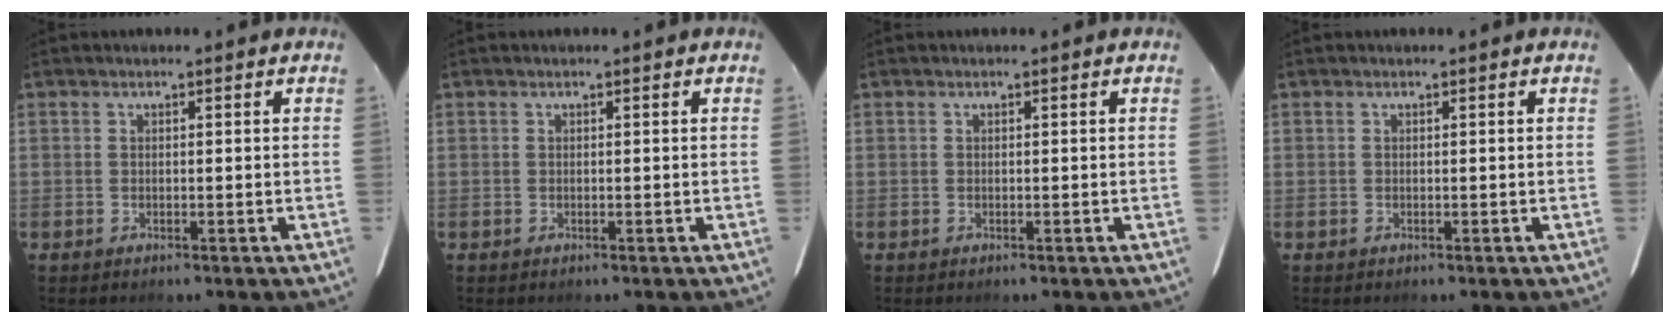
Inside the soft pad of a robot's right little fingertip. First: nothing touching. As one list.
[{"total": 0.0}, {"total": 0.0}, {"total": 0.0}]